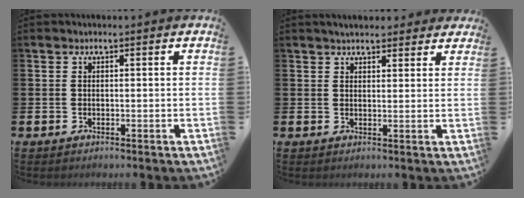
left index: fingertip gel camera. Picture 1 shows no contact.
{"total": 3.2, "force": [3.0, 1.0, 0.6], "torque": [-0.010, -0.006, 0.054]}